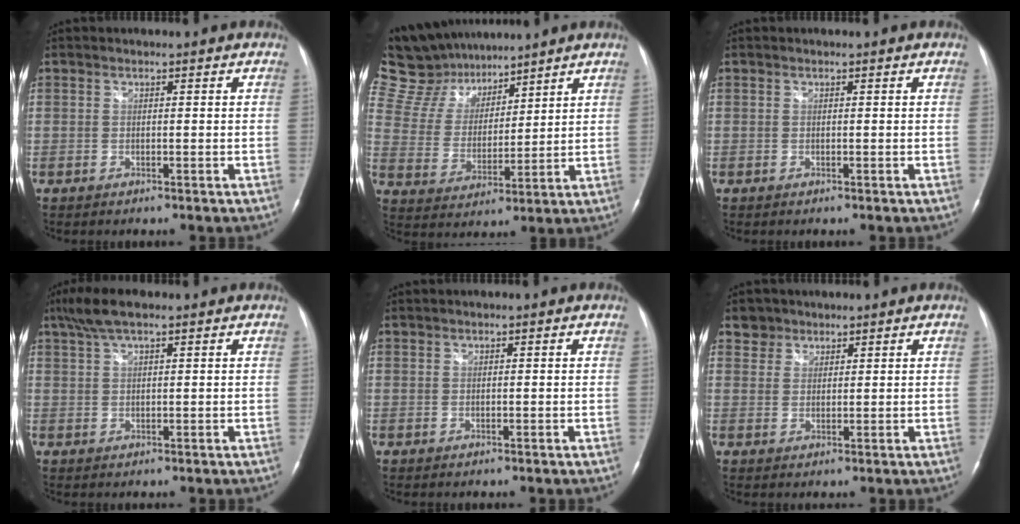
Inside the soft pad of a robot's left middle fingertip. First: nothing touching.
{"total": 15.5, "force": [13.6, 6.0, 4.4], "torque": [-0.096, 0.035, 0.256]}
{"total": 0.0}
{"total": 5.2, "force": [3.7, 1.1, 3.6], "torque": [-0.081, 0.022, 0.070]}
{"total": 0.0}
{"total": 2.8, "force": [2.0, 1.8, -0.4], "torque": [0.014, 0.008, 0.031]}